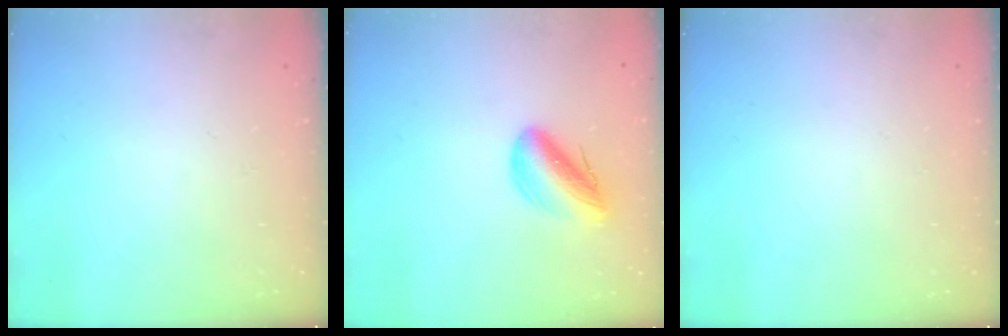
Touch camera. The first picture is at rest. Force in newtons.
{"total": 10.5, "press": 10.1, "slide": 2.7}
{"total": 0.0}